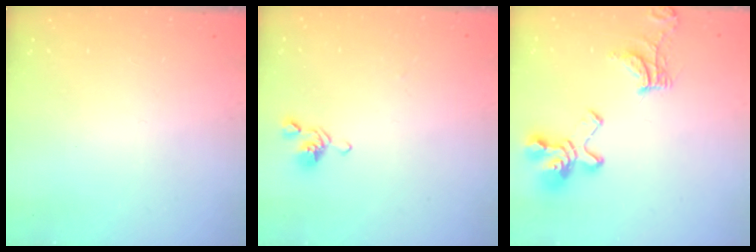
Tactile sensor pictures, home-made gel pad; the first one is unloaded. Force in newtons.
{"total": 2.7, "press": 2.6, "slide": 0.6}
{"total": 12.4, "press": 12.2, "slide": 2.1}